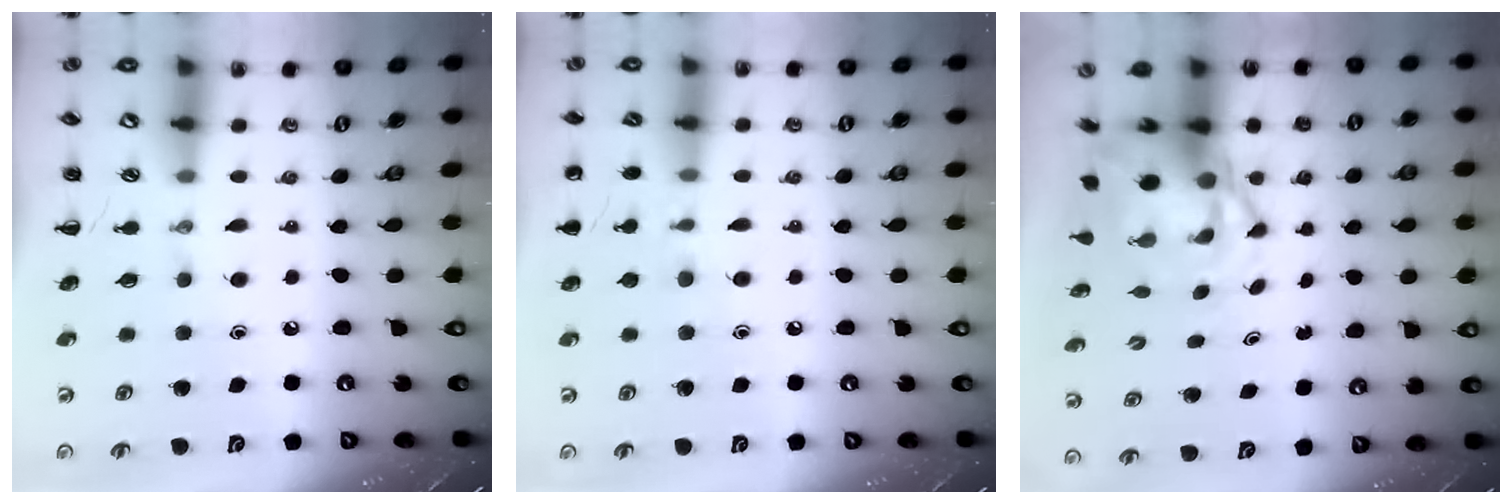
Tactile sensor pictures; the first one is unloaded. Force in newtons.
{"total": 5.8, "press": 5.6, "slide": 1.5}
{"total": 4.7, "press": 4.5, "slide": 1.1}